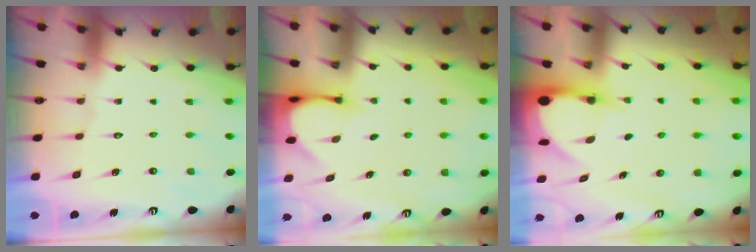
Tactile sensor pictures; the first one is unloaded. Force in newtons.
{"total": 3.2, "press": 3.2, "slide": 0.3}
{"total": 5.2, "press": 5.1, "slide": 0.7}